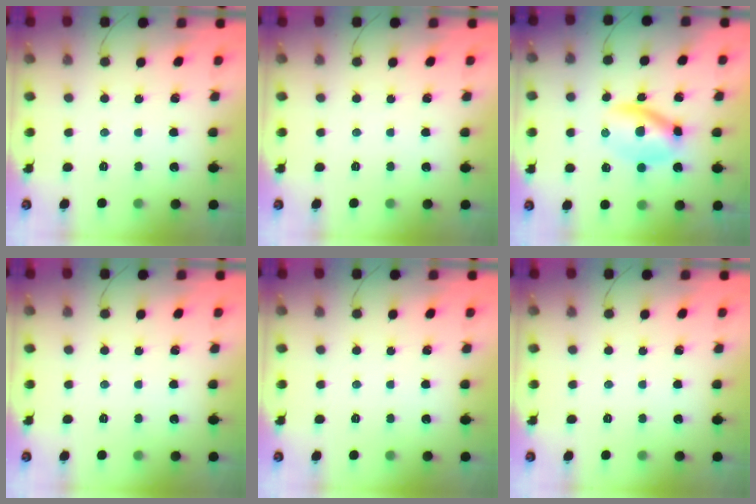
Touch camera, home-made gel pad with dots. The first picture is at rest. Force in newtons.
{"total": 0.0}
{"total": 6.0, "press": 5.9, "slide": 1.1}
{"total": 0.0}
{"total": 0.0}
{"total": 0.0}